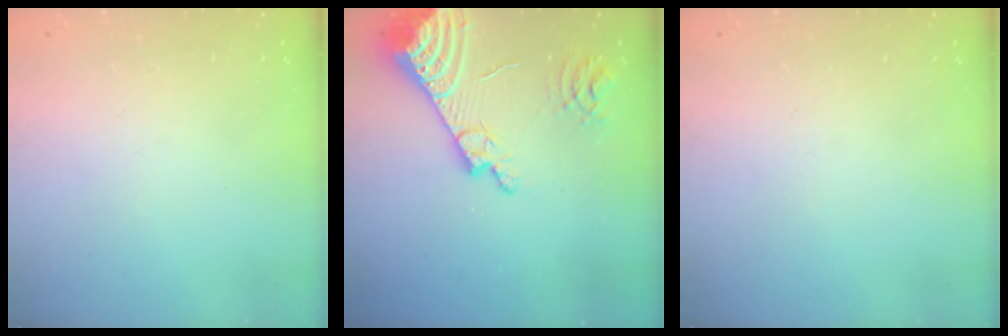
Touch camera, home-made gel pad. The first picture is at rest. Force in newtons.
{"total": 14.2, "press": 14.1, "slide": 1.9}
{"total": 0.0}